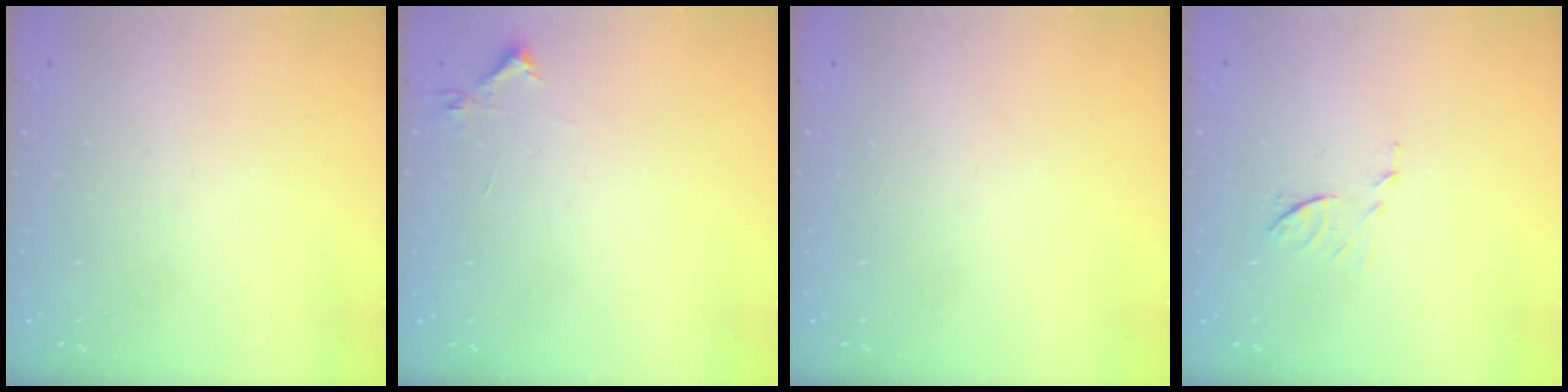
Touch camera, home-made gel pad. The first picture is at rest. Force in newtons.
{"total": 3.9, "press": 3.8, "slide": 0.6}
{"total": 0.0}
{"total": 6.6, "press": 6.6, "slide": 0.5}